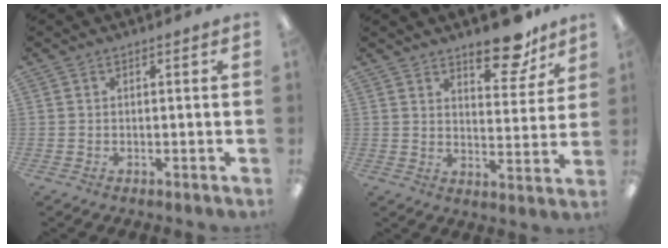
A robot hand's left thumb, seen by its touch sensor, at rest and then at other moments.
{"total": 11.5, "force": [9.0, 4.5, 5.6], "torque": [-0.054, -0.063, 0.154]}